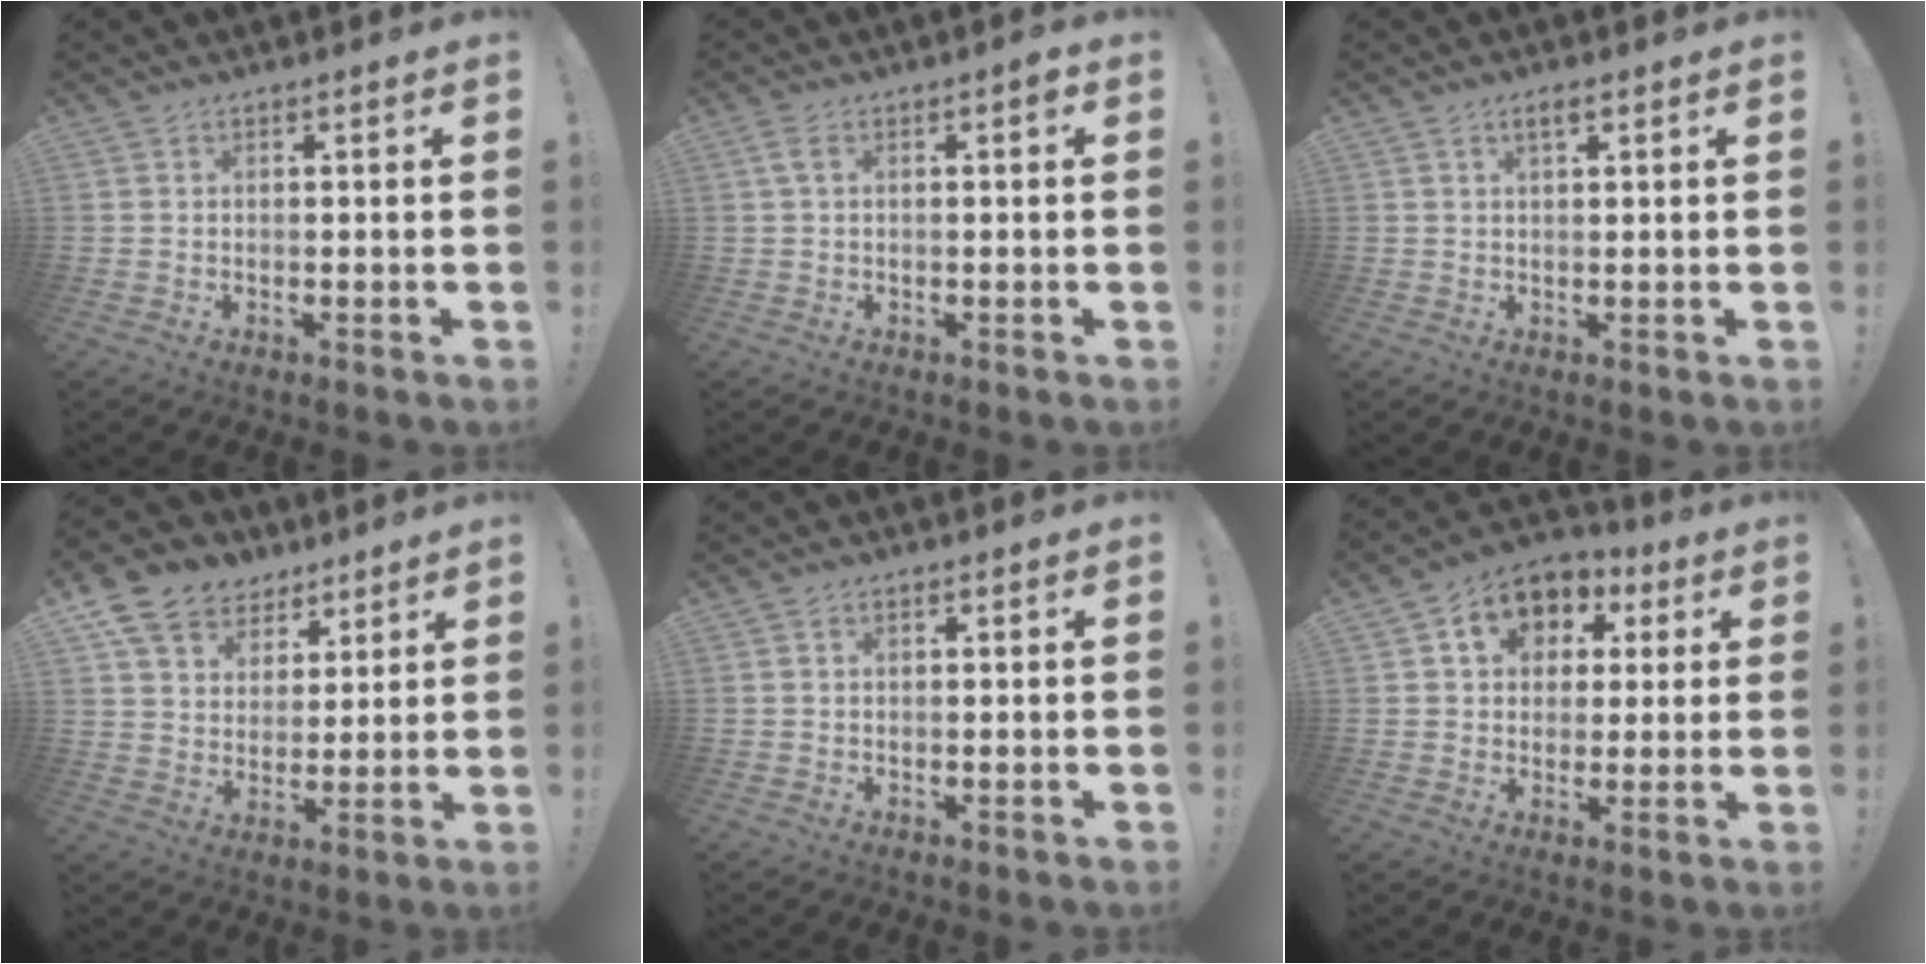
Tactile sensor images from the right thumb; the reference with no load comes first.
{"total": 2.9, "force": [0.5, 1.1, 2.6], "torque": [-0.045, 0.005, 0.008]}
{"total": 2.3, "force": [1.4, 0.5, 1.8], "torque": [-0.032, 0.000, 0.022]}
{"total": 11.5, "force": [7.2, 8.4, 2.9], "torque": [-0.046, -0.049, 0.146]}
{"total": 0.5, "force": [0.4, 0.2, 0.3], "torque": [-0.008, 0.002, 0.008]}
{"total": 10.6, "force": [3.7, 8.6, 5.0], "torque": [-0.069, -0.010, 0.072]}